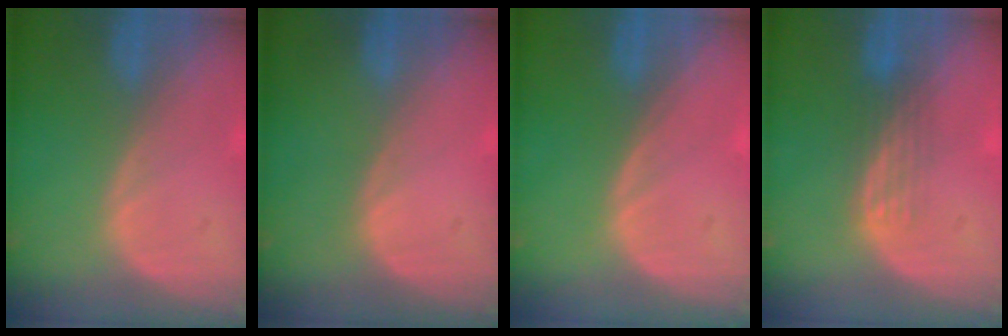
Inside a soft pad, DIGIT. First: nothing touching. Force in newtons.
{"total": 0.0}
{"total": 0.0}
{"total": 2.9, "press": 2.7, "slide": 1.2}